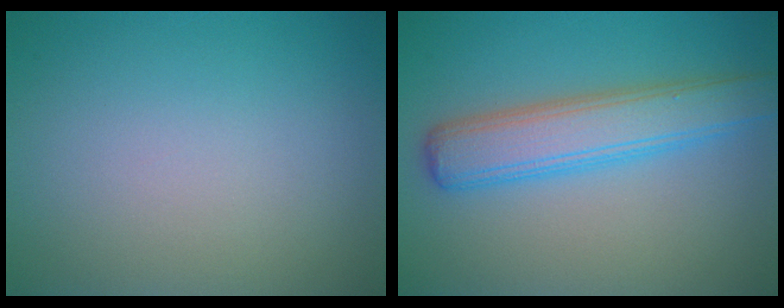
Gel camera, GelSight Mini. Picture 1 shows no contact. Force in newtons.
{"total": 5.3, "press": 5.3, "slide": 0.1}